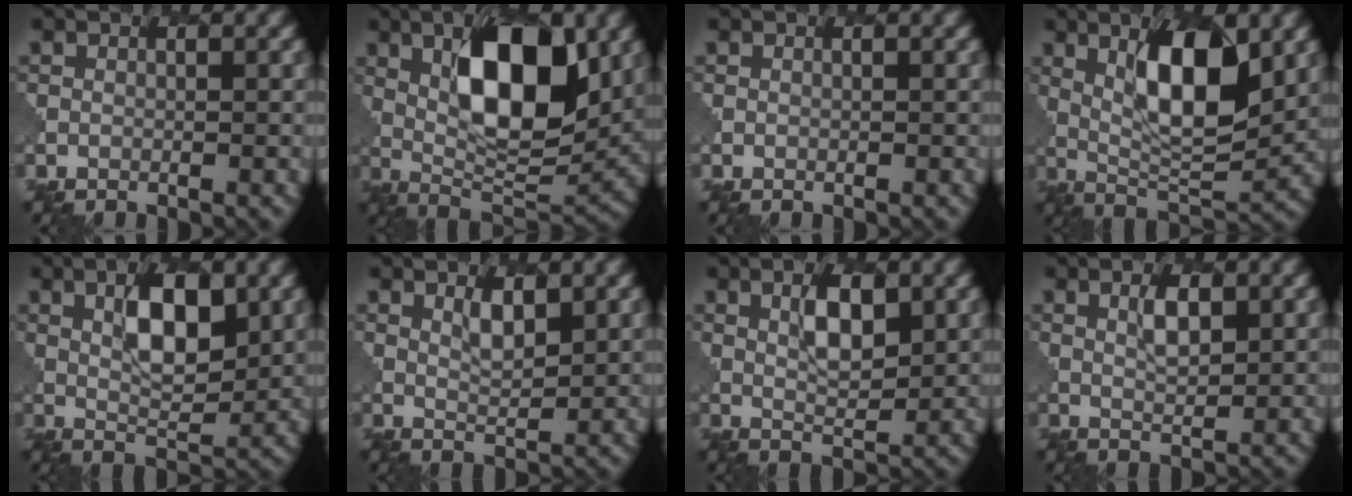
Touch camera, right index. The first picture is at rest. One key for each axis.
{"total": 10.5, "fx": 2.9, "fy": 4.2, "fz": 9.2, "tx": -0.139, "ty": 0.000, "tz": 0.050}
{"total": 0.0}
{"total": 8.5, "fx": 2.5, "fy": 2.8, "fz": 7.6, "tx": -0.124, "ty": -0.008, "tz": 0.047}
{"total": 5.6, "fx": 1.9, "fy": 2.2, "fz": 4.8, "tx": -0.078, "ty": -0.001, "tz": 0.035}
{"total": 2.0, "fx": 1.4, "fy": 0.5, "fz": 1.3, "tx": -0.025, "ty": -0.006, "tz": 0.027}
{"total": 3.6, "fx": 1.5, "fy": 1.3, "fz": 3.0, "tx": -0.053, "ty": 0.000, "tz": 0.029}
{"total": 2.2, "fx": 1.1, "fy": 0.6, "fz": 1.7, "tx": -0.034, "ty": -0.001, "tz": 0.022}